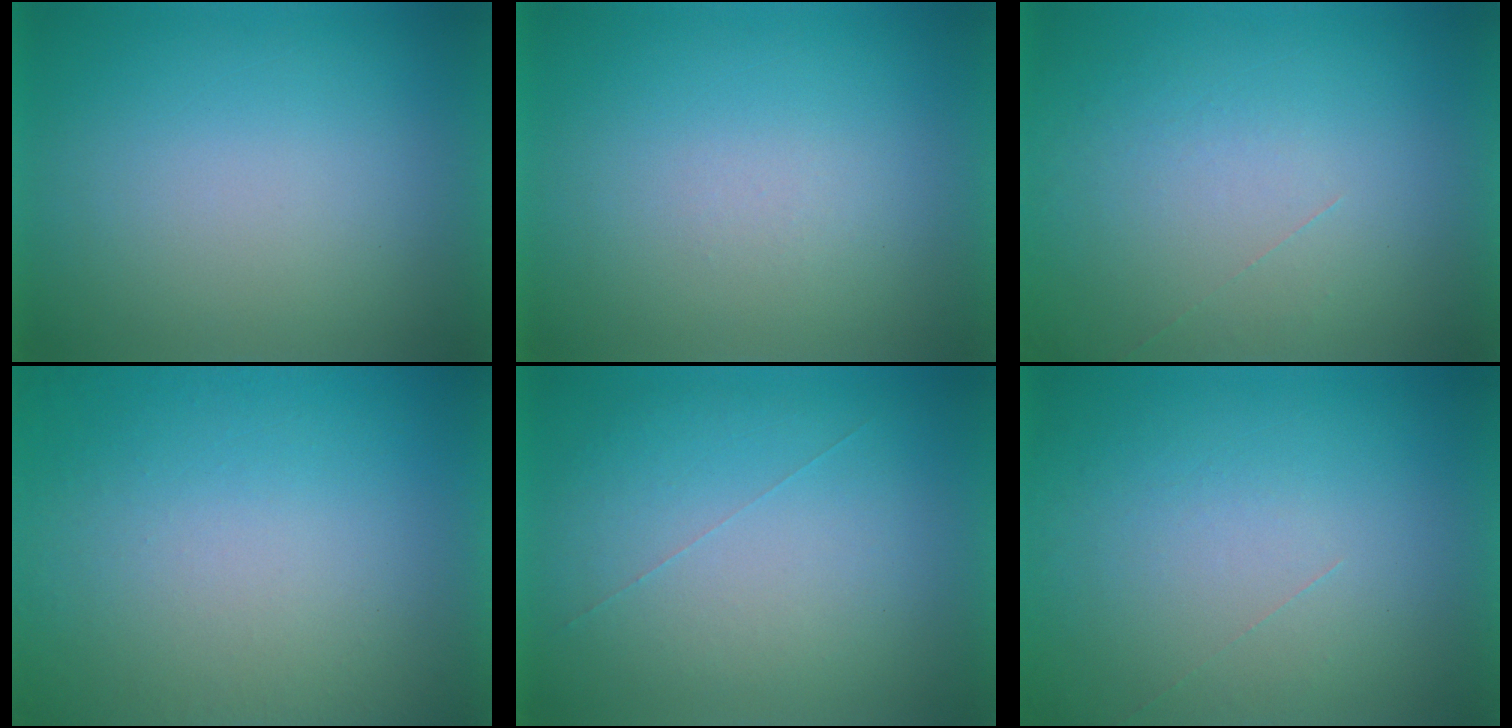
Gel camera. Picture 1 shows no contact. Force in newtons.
{"total": 1.4}
{"total": 1.2}
{"total": 1.2}
{"total": 1.0}
{"total": 1.2}